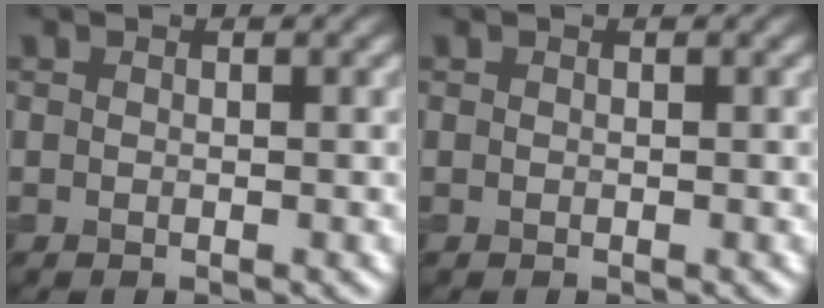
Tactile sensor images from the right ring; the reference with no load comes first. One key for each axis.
{"total": 0.0}